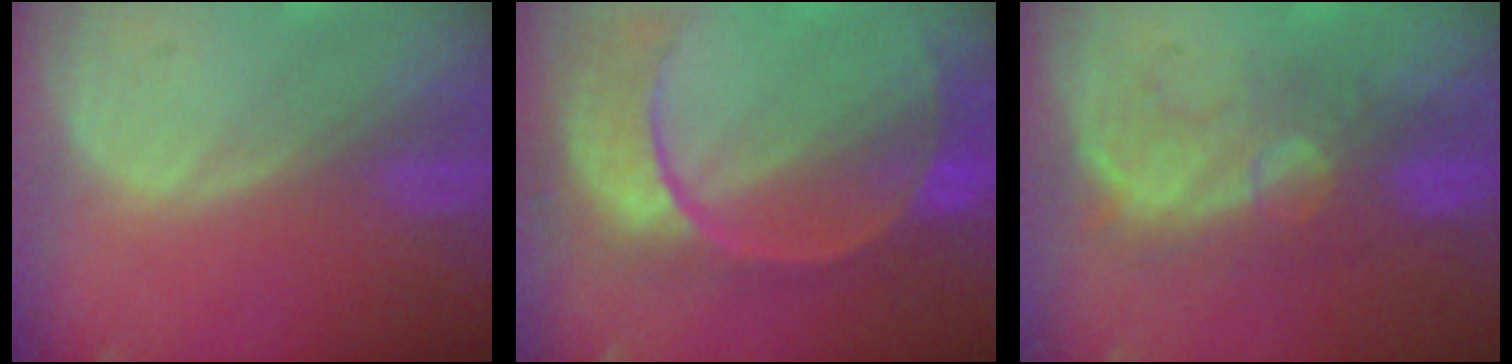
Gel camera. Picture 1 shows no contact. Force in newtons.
{"total": 10.7, "press": 9.2, "slide": 5.5}
{"total": 7.8, "press": 7.7, "slide": 1.2}